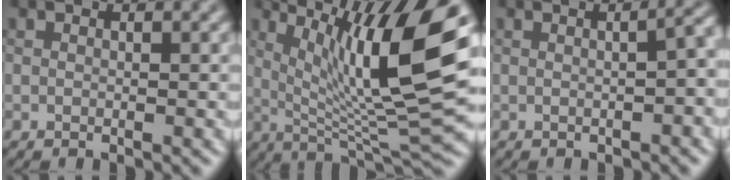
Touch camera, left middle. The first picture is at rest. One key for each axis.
{"total": 12.7, "fx": 3.8, "fy": 2.5, "fz": 11.9, "tx": -0.180, "ty": 0.000, "tz": 0.071}
{"total": 4.5, "fx": 0.0, "fy": 1.9, "fz": 4.0, "tx": -0.026, "ty": 0.011, "tz": 0.006}